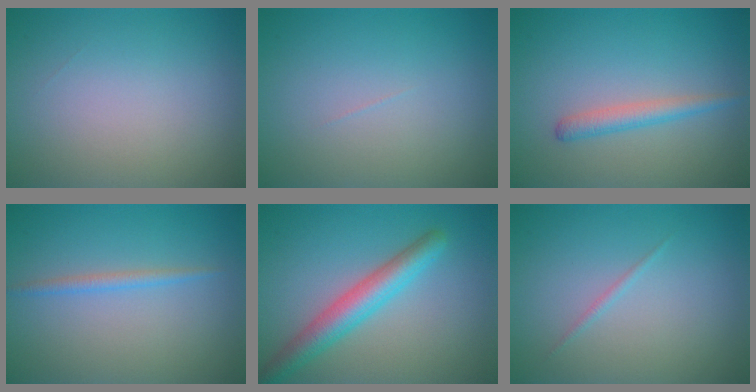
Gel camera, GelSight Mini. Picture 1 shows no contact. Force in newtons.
{"total": 0.0}
{"total": 1.9, "press": 1.9, "slide": 0.1}
{"total": 1.2, "press": 1.2, "slide": 0.1}
{"total": 4.4, "press": 4.4, "slide": 0.1}
{"total": 0.5, "press": 0.5, "slide": 0.0}